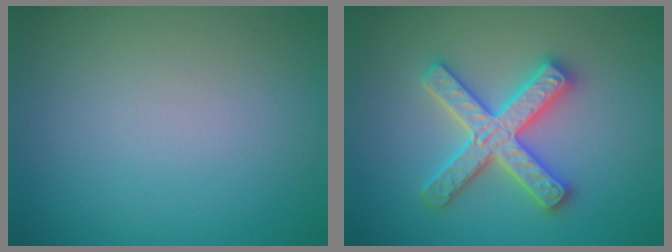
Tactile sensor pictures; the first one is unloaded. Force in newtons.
{"total": 4.9, "press": 4.9, "slide": 0.8}